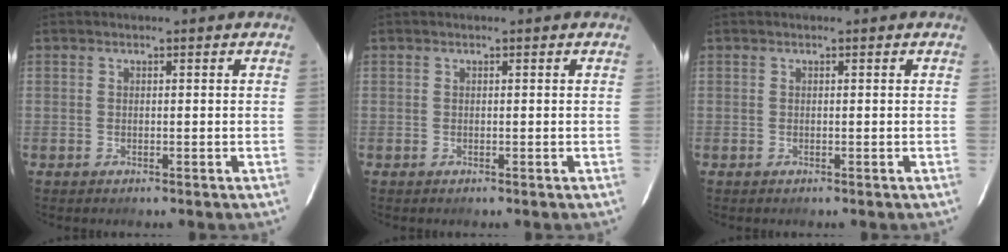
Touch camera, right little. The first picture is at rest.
{"total": 0.0}
{"total": 0.0}